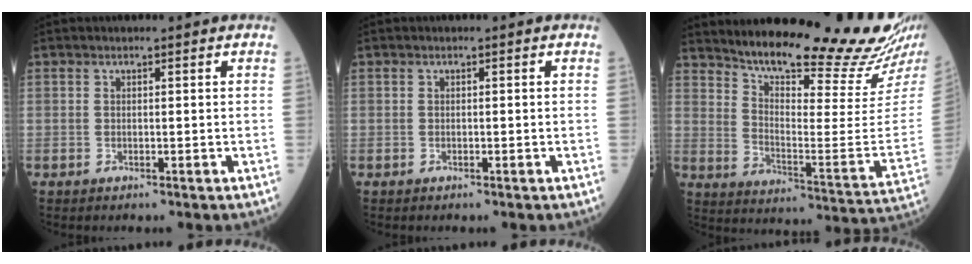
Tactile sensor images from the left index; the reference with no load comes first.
{"total": 0.0}
{"total": 23.7, "force": [21.5, 0.1, 10.0], "torque": [-0.158, -0.098, 0.287]}